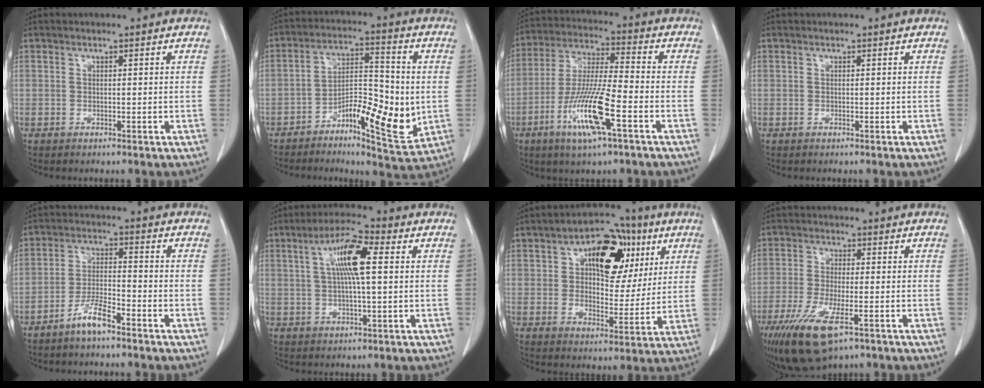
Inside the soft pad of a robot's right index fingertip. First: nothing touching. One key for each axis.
{"total": 10.1, "fx": -2.7, "fy": 3.8, "fz": 8.9, "tx": -0.137, "ty": 0.008, "tz": -0.041}
{"total": 13.1, "fx": -5.5, "fy": 1.0, "fz": 11.8, "tx": -0.239, "ty": -0.016, "tz": -0.105}
{"total": 0.0}
{"total": 5.6, "fx": -4.1, "fy": 0.7, "fz": 3.7, "tx": -0.076, "ty": -0.001, "tz": -0.081}
{"total": 8.4, "fx": 1.9, "fy": 1.1, "fz": 8.1, "tx": -0.154, "ty": 0.014, "tz": 0.030}
{"total": 14.1, "fx": 5.6, "fy": 7.9, "fz": 10.2, "tx": -0.143, "ty": 0.033, "tz": 0.089}
{"total": 11.0, "fx": -6.2, "fy": 2.9, "fz": 8.6, "tx": -0.169, "ty": -0.027, "tz": -0.103}